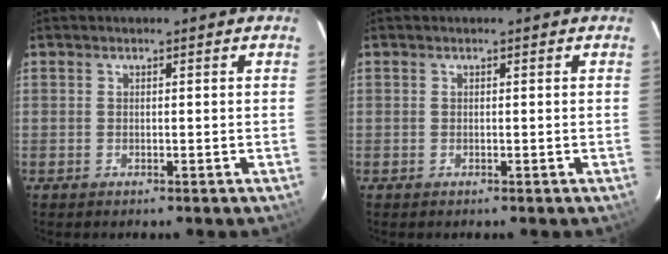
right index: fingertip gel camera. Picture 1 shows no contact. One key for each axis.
{"total": 0.0}